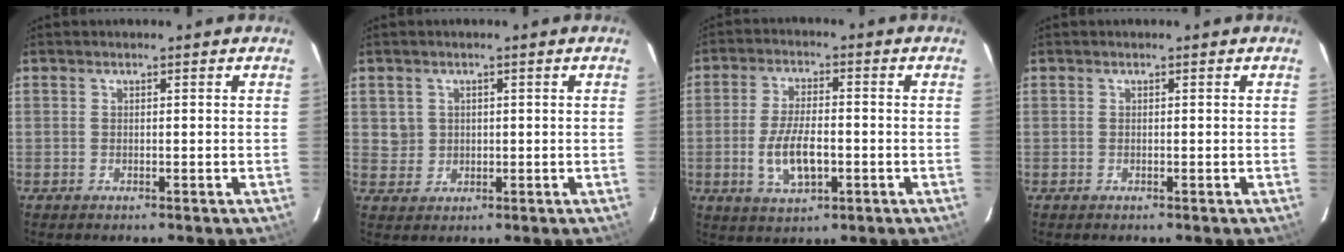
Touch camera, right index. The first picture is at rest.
{"total": 3.1, "force": [0.7, 3.0, 0.3], "torque": [-0.001, 0.010, 0.015]}
{"total": 8.8, "force": [-2.2, 3.8, 7.6], "torque": [-0.154, -0.007, -0.035]}
{"total": 0.0}